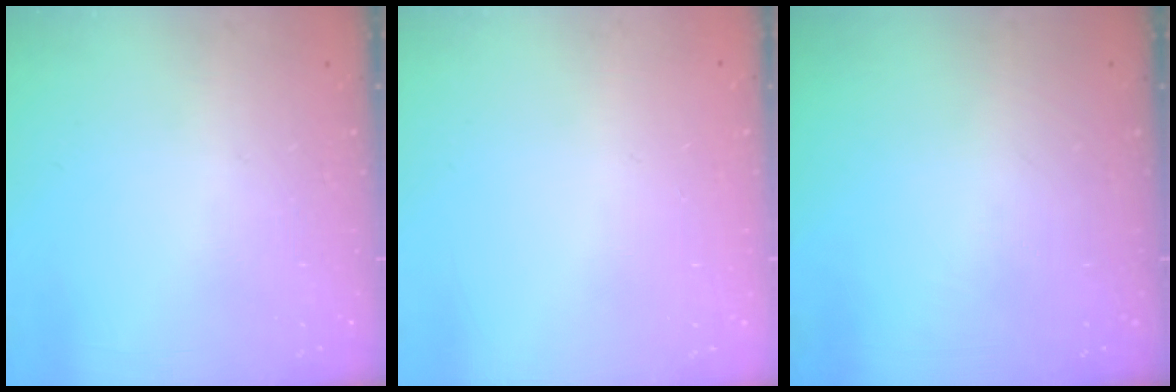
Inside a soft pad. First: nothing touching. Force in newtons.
{"total": 0.0}
{"total": 0.0}